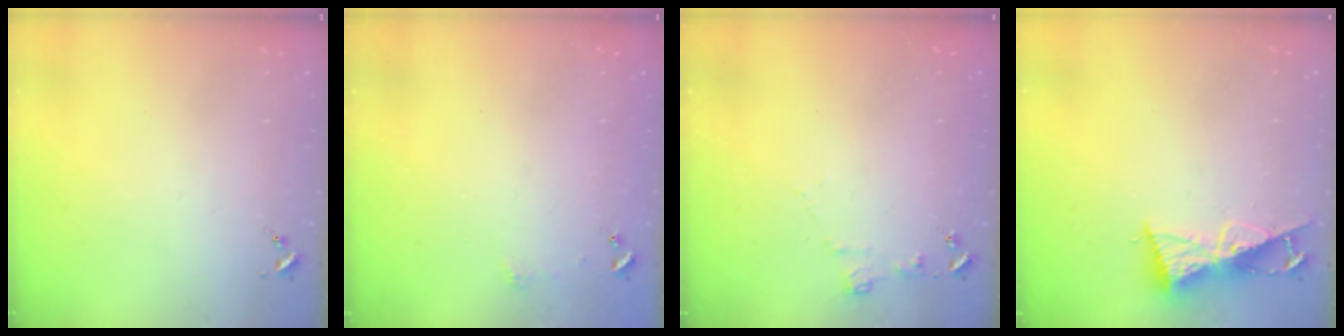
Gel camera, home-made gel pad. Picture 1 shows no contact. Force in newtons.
{"total": 2.4, "press": 2.4, "slide": 0.2}
{"total": 4.3, "press": 4.2, "slide": 0.5}
{"total": 8.6, "press": 8.6, "slide": 0.3}